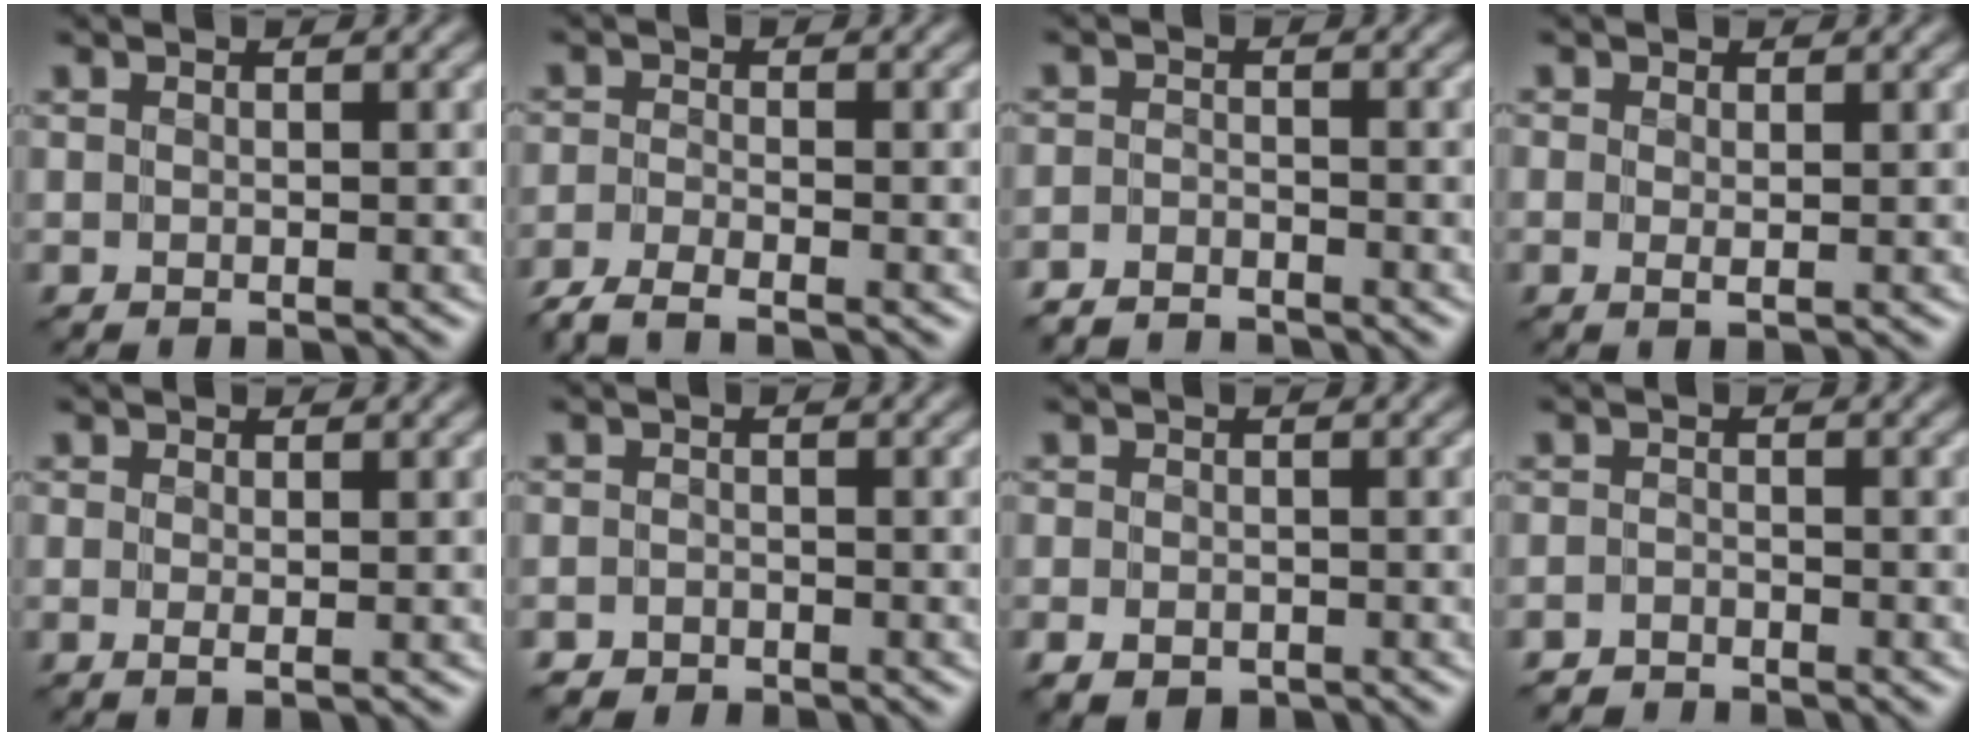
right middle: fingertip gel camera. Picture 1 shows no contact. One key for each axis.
{"total": 3.1, "fx": -2.9, "fy": 0.3, "fz": 1.2, "tx": -0.026, "ty": -0.007, "tz": -0.066}
{"total": 3.3, "fx": -3.3, "fy": 0.5, "fz": 0.2, "tx": -0.002, "ty": -0.006, "tz": -0.067}
{"total": 0.6, "fx": 0.2, "fy": 0.1, "fz": 0.5, "tx": -0.008, "ty": 0.000, "tz": 0.002}
{"total": 0.6, "fx": 0.0, "fy": 0.0, "fz": 0.6, "tx": -0.013, "ty": -0.002, "tz": -0.002}
{"total": 1.8, "fx": -1.6, "fy": 0.7, "fz": -0.2, "tx": 0.008, "ty": 0.004, "tz": -0.030}
{"total": 1.7, "fx": -1.1, "fy": 1.1, "fz": 0.7, "tx": -0.012, "ty": -0.004, "tz": -0.023}
{"total": 2.3, "fx": -2.2, "fy": 0.3, "fz": -0.3, "tx": 0.008, "ty": 0.000, "tz": -0.048}